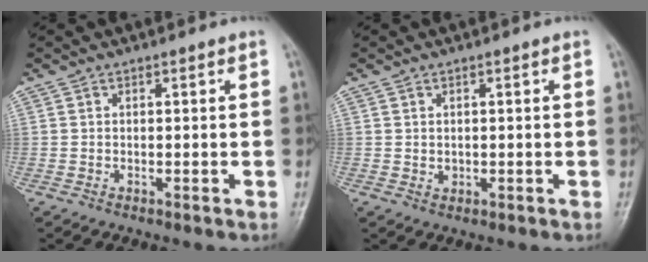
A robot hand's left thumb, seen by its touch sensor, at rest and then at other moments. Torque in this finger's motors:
{"motor_torque": [-0.48, 0.01, -0.26, 0.06, 0.03]}